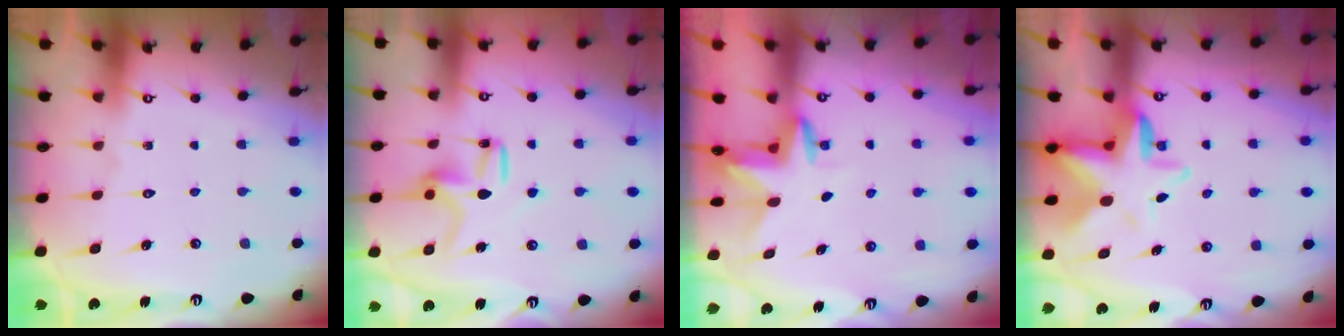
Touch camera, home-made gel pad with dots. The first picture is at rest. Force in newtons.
{"total": 9.4, "press": 9.4, "slide": 0.4}
{"total": 3.4, "press": 3.3, "slide": 0.3}
{"total": 8.6, "press": 8.4, "slide": 1.5}